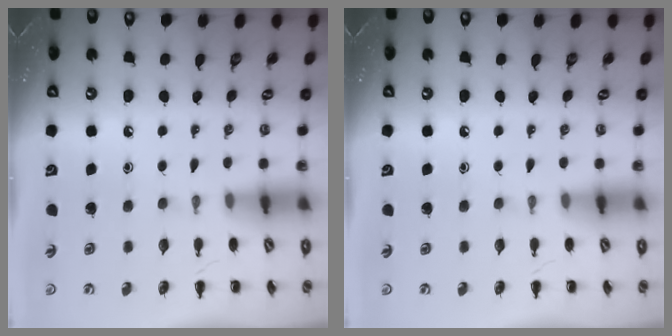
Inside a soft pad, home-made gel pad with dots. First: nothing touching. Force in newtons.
{"total": 0.0}